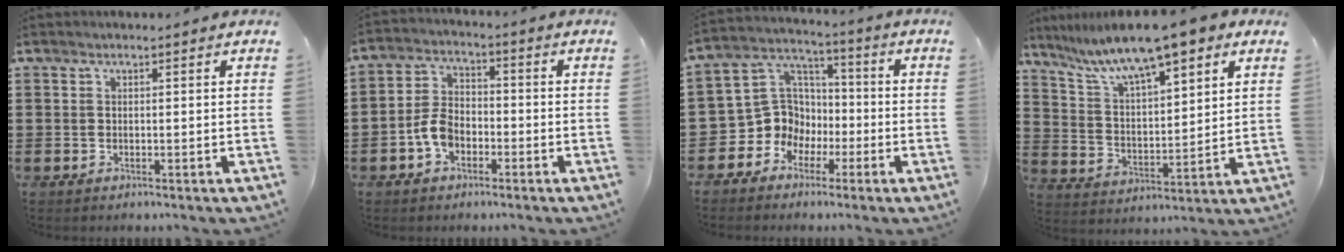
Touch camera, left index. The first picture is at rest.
{"total": 5.6, "force": [-2.4, 3.6, 3.6], "torque": [-0.091, 0.004, -0.051]}
{"total": 9.0, "force": [-2.5, 8.2, 2.5], "torque": [-0.100, 0.001, -0.051]}
{"total": 10.3, "force": [8.1, 1.5, 6.2], "torque": [-0.148, -0.027, 0.137]}